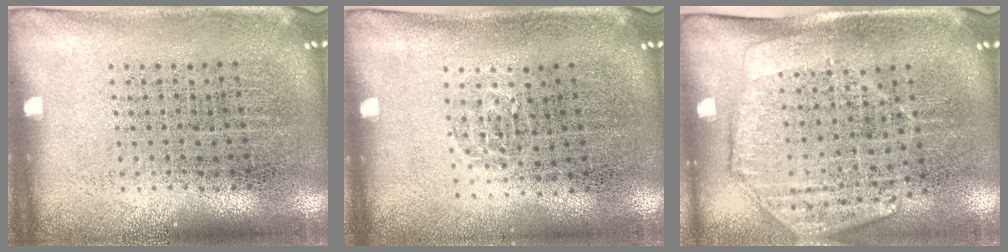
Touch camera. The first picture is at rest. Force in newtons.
{"total": 0.5, "press": 0.4, "slide": 0.3}
{"total": 1.8, "press": 1.5, "slide": 1.0}